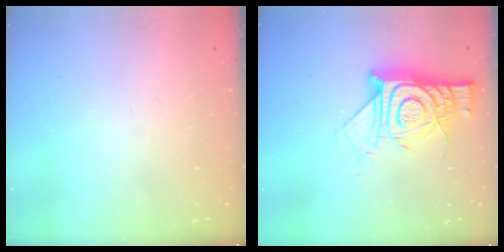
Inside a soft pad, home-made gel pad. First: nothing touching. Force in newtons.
{"total": 15.7, "press": 15.6, "slide": 1.3}